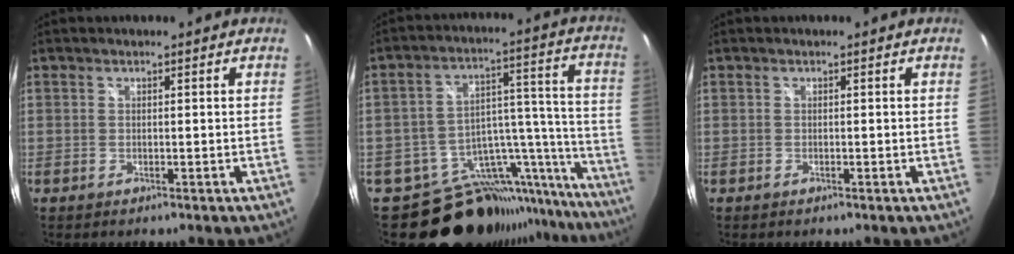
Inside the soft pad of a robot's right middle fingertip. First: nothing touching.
{"total": 24.1, "force": [-20.1, 10.7, 8.0], "torque": [-0.115, 0.059, -0.276]}
{"total": 0.0}